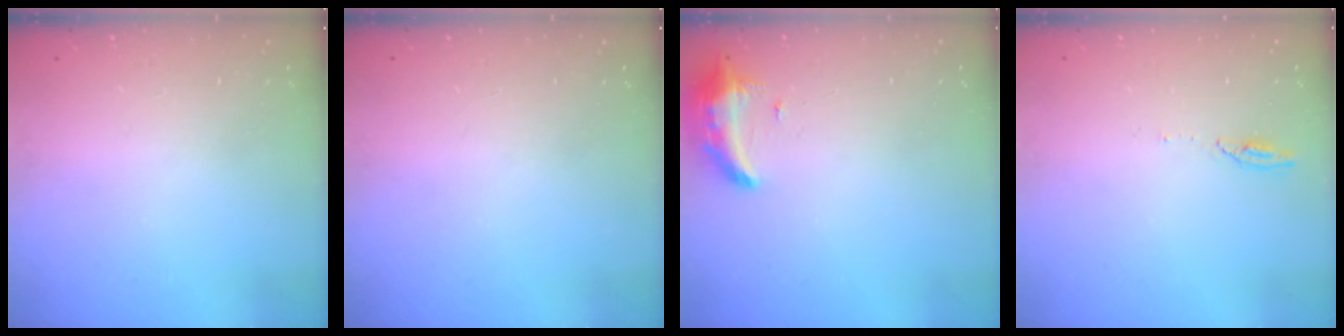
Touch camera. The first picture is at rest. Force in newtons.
{"total": 0.0}
{"total": 8.2, "press": 8.1, "slide": 1.6}
{"total": 3.5, "press": 3.5, "slide": 0.3}